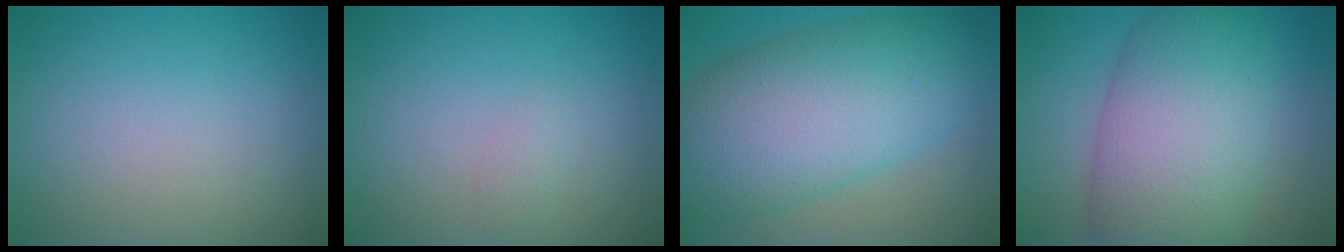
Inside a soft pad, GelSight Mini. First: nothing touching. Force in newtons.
{"total": 0.8, "press": 0.8, "slide": 0.0}
{"total": 12.1, "press": 12.1, "slide": 0.2}
{"total": 11.0, "press": 11.0, "slide": 0.6}